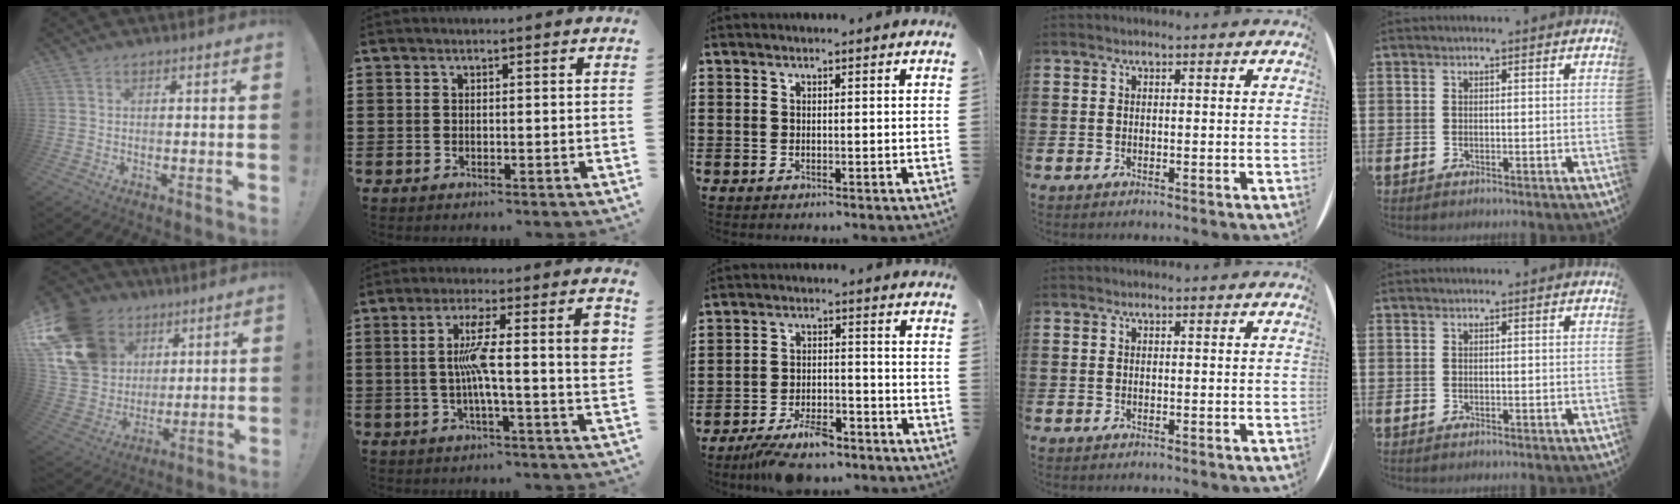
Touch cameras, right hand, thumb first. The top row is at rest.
{"thumb": {"total": 19.4, "force": [8.2, 15.6, 8.2], "torque": [-0.150, -0.028, 0.185]}, "index": {"total": 10.7, "force": [0.8, 1.5, 10.5], "torque": [-0.176, 0.000, 0.006]}, "middle": {"total": 7.0, "force": [-5.9, 1.9, 3.4], "torque": [-0.068, 0.005, -0.111]}}